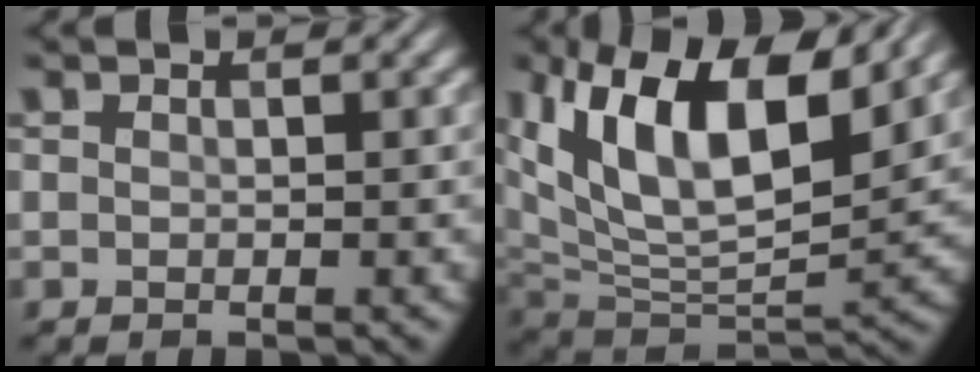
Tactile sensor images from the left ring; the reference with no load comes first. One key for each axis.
{"total": 13.7, "fx": 6.2, "fy": 6.0, "fz": 10.7, "tx": -0.184, "ty": 0.004, "tz": 0.113}